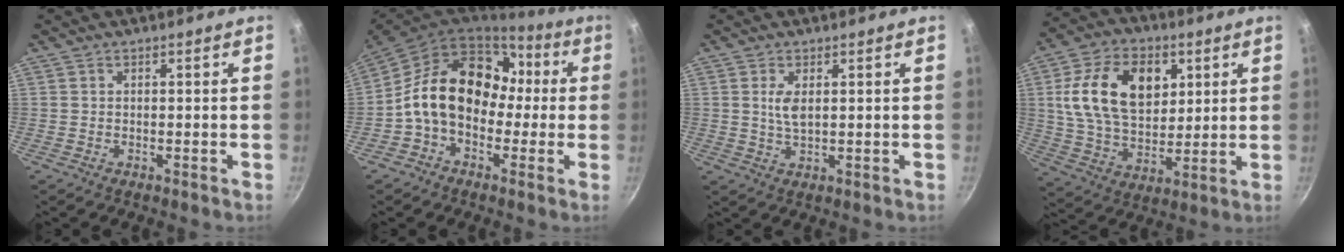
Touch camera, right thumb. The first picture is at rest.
{"total": 18.5, "force": [0.1, 13.7, 12.4], "torque": [-0.181, 0.055, -0.012]}
{"total": 3.5, "force": [0.9, 1.6, 3.0], "torque": [-0.055, -0.009, 0.019]}
{"total": 18.7, "force": [5.1, 12.4, 13.0], "torque": [-0.210, -0.007, 0.088]}